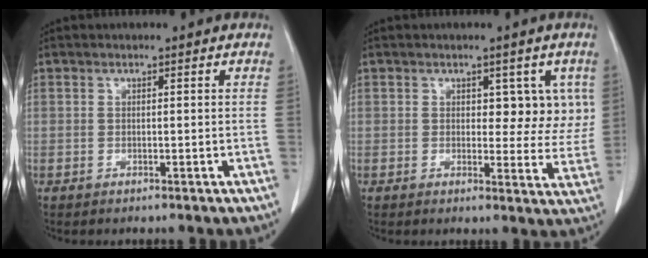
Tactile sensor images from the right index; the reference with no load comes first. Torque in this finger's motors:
{"motor_torque": [0.25, 0.26, 0.05, 0.02]}